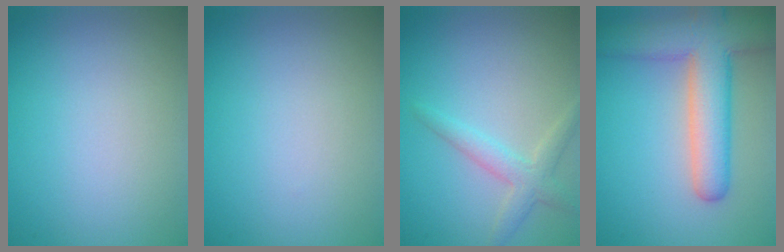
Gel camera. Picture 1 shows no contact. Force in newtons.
{"total": 0.0}
{"total": 2.4, "press": 2.4, "slide": 0.1}
{"total": 8.0, "press": 8.0, "slide": 0.7}